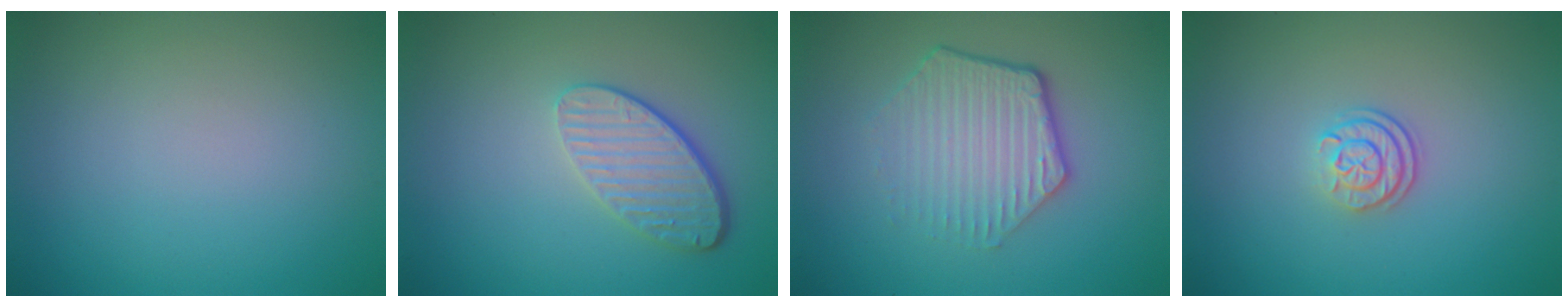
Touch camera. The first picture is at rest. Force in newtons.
{"total": 3.6, "press": 2.8, "slide": 2.3}
{"total": 4.5, "press": 3.3, "slide": 3.0}
{"total": 2.4, "press": 1.8, "slide": 1.5}